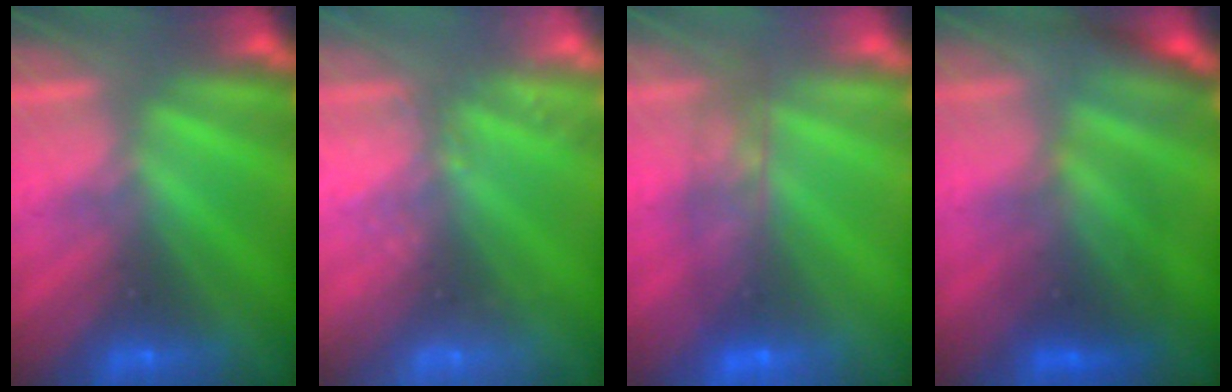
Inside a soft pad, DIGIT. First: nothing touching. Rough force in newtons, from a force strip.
{"total": 2.4}
{"total": 7.1}
{"total": 2.3}